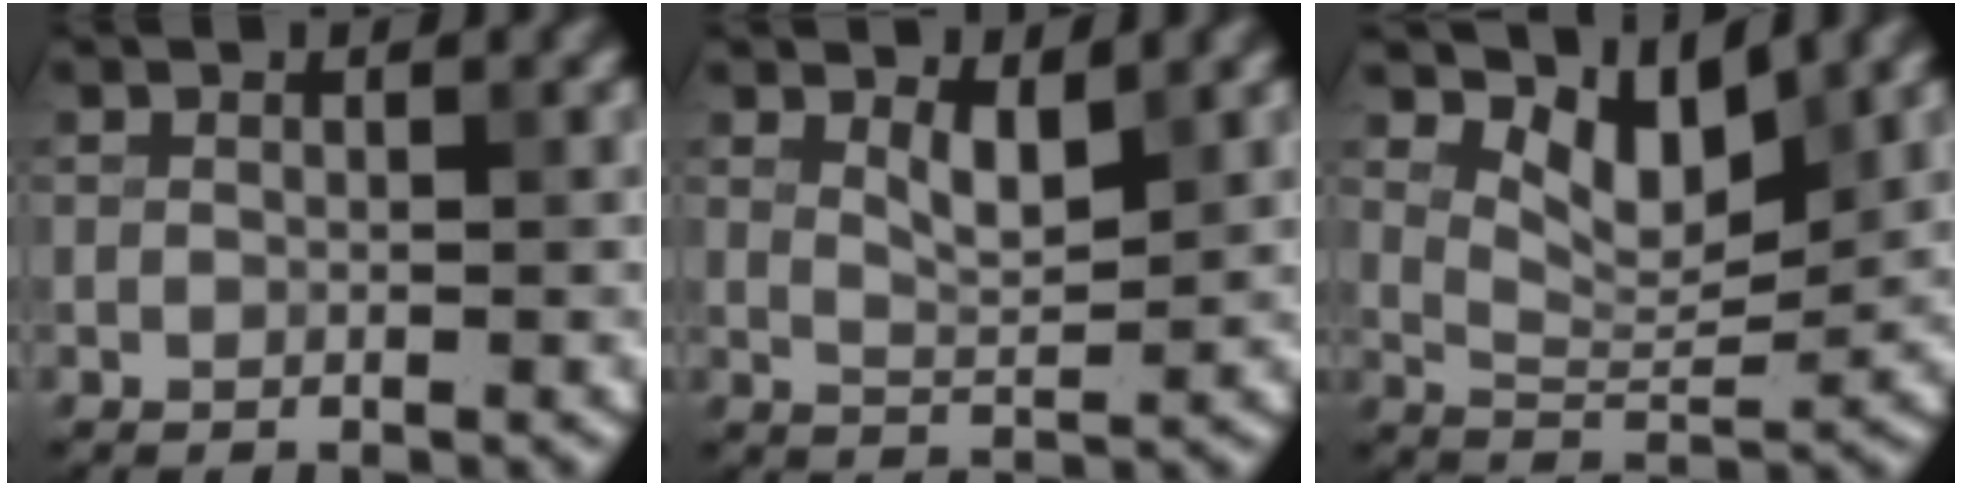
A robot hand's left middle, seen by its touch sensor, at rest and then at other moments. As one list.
[{"total": 2.2, "force": [1.4, 0.6, 1.7], "torque": [-0.030, -0.007, 0.027]}, {"total": 4.6, "force": [2.7, 1.9, 3.1], "torque": [-0.061, -0.011, 0.046]}]